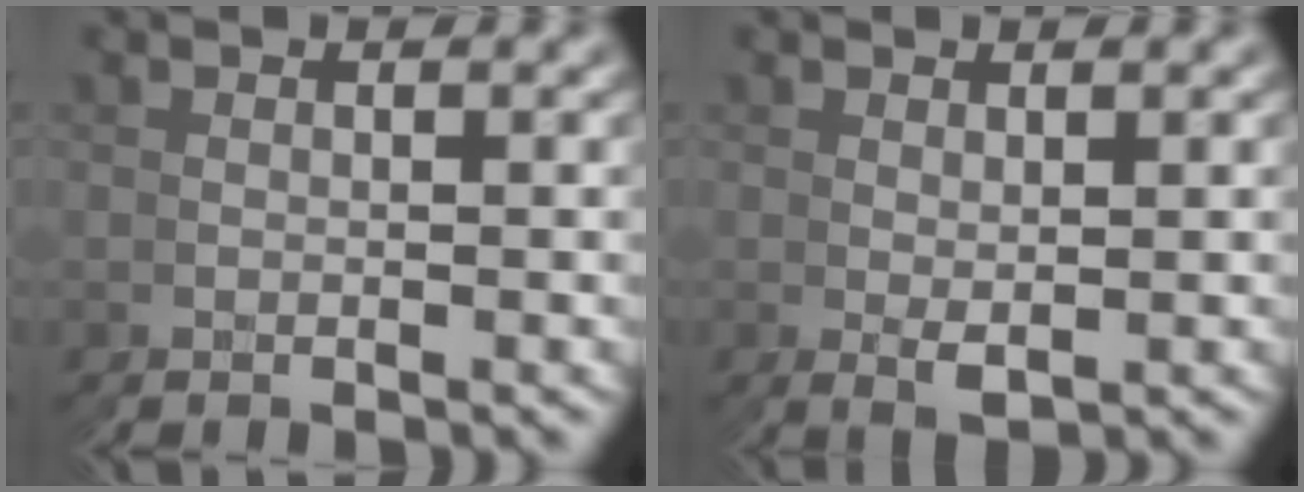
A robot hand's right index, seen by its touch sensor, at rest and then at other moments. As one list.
[{"total": 0.8, "force": [0.3, 0.3, 0.7], "torque": [-0.011, -0.006, 0.014]}]